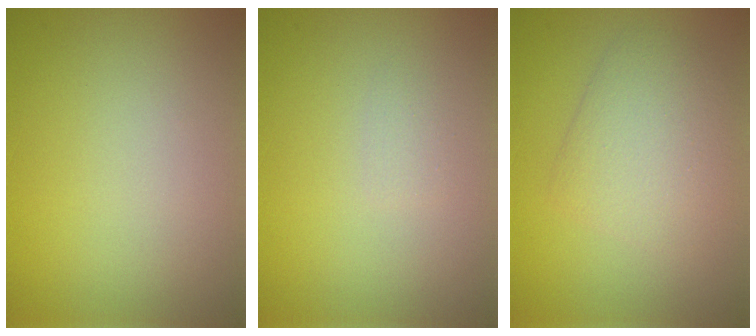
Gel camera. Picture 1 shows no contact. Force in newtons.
{"total": 0.7, "press": 0.7, "slide": 0.1}
{"total": 3.9, "press": 3.9, "slide": 0.1}